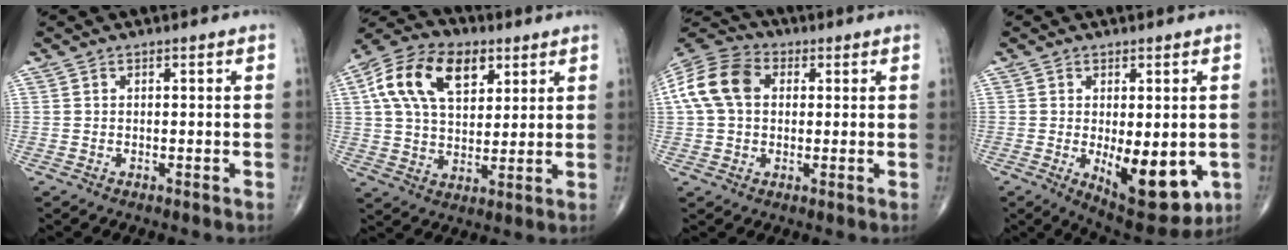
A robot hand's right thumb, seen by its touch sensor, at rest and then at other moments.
{"total": 16.9, "force": [6.5, 10.2, 11.8], "torque": [-0.198, 0.002, 0.112]}
{"total": 12.9, "force": [2.3, 9.3, 8.6], "torque": [-0.169, 0.029, 0.033]}
{"total": 13.1, "force": [-2.8, 5.8, 11.4], "torque": [-0.136, -0.024, -0.022]}